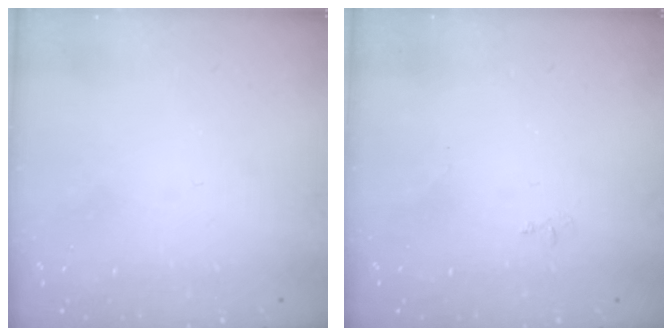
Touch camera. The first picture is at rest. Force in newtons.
{"total": 6.1, "press": 6.1, "slide": 0.7}